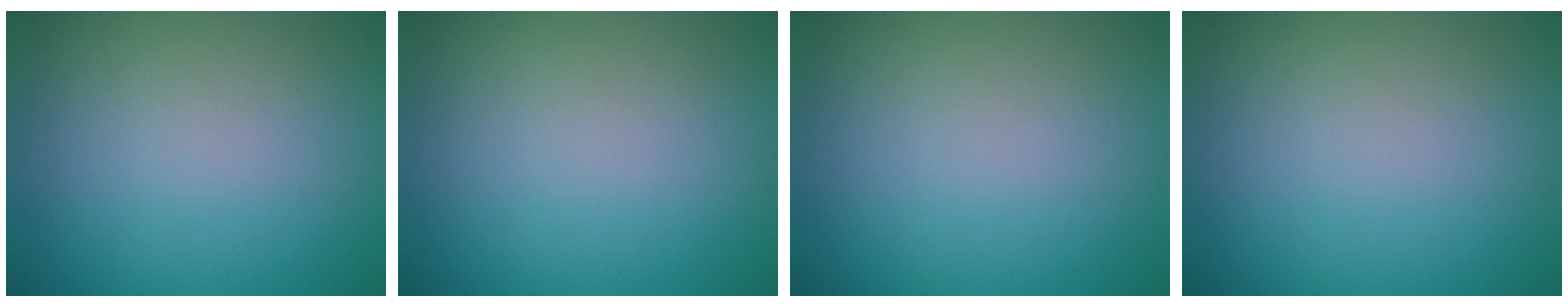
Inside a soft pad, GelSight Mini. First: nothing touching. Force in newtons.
{"total": 0.0}
{"total": 0.0}
{"total": 0.0}